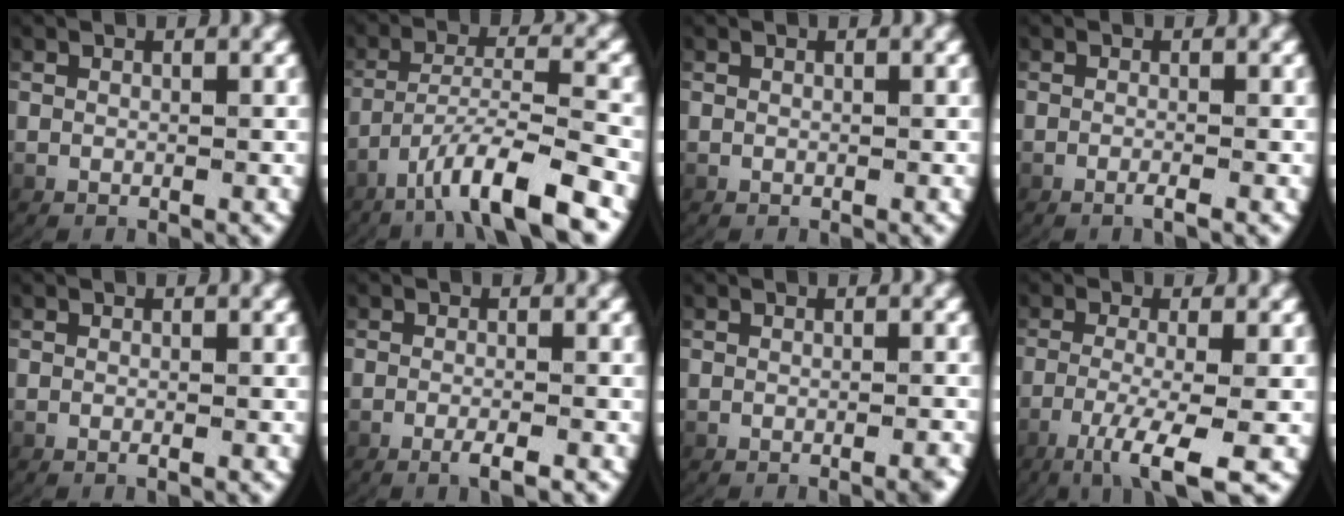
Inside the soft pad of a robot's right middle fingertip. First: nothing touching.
{"total": 6.0, "force": [-3.3, 0.9, 4.9], "torque": [-0.091, -0.004, -0.047]}
{"total": 0.0}
{"total": 1.4, "force": [-1.1, 0.2, 0.8], "torque": [-0.020, 0.004, -0.021]}
{"total": 0.6, "force": [-0.5, 0.3, 0.3], "torque": [-0.008, 0.006, -0.010]}
{"total": 2.3, "force": [-1.6, 0.5, 1.6], "torque": [-0.036, 0.003, -0.028]}
{"total": 1.0, "force": [-0.8, -0.2, 0.6], "torque": [-0.007, 0.005, -0.016]}
{"total": 6.9, "force": [-4.7, 1.0, 5.0], "torque": [-0.103, -0.033, -0.055]}